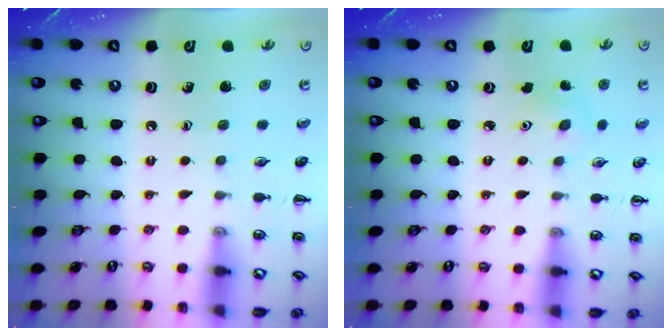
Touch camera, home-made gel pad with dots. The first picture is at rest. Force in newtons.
{"total": 3.9, "press": 3.7, "slide": 1.1}